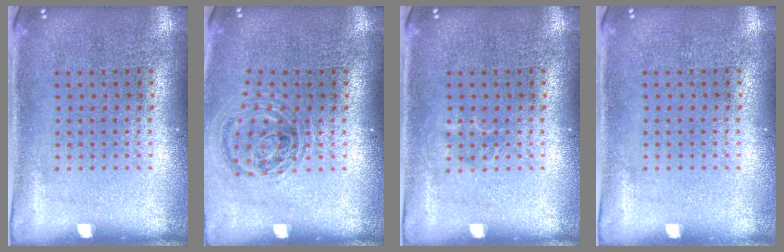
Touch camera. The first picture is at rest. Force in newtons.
{"total": 0.9, "press": 0.9, "slide": 0.3}
{"total": 0.9, "press": 0.8, "slide": 0.2}
{"total": 0.0}